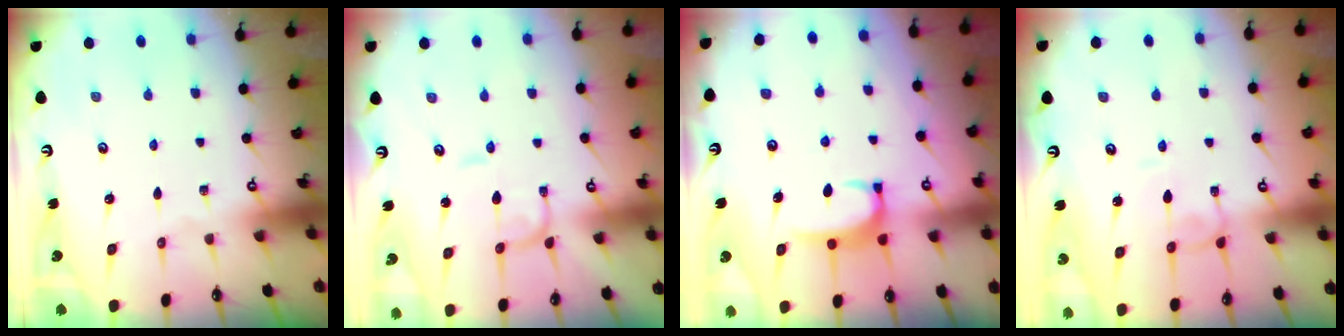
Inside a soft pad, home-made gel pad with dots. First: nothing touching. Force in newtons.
{"total": 1.8, "press": 1.8, "slide": 0.1}
{"total": 2.6, "press": 2.6, "slide": 0.4}
{"total": 2.6, "press": 2.6, "slide": 0.2}